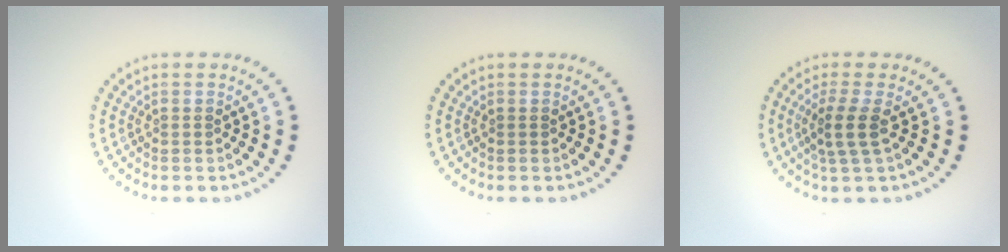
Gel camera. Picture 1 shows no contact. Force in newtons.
{"total": 0.0}
{"total": 2.5, "press": 2.0, "slide": 1.6}